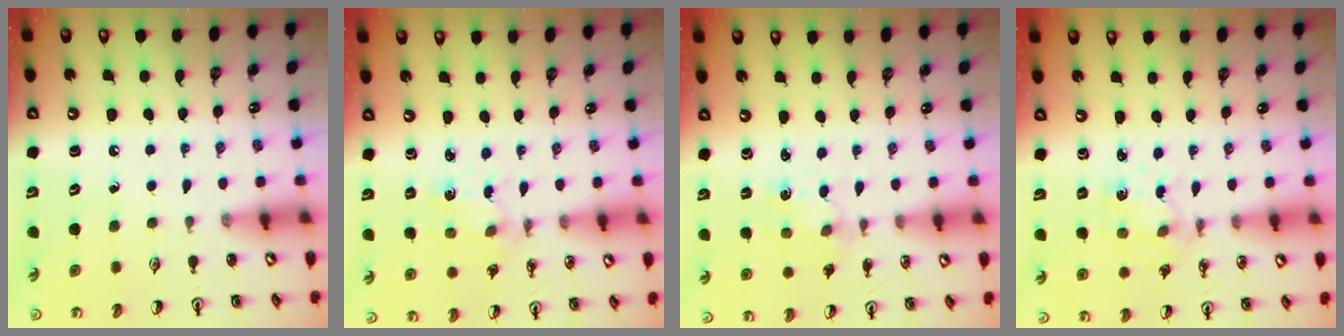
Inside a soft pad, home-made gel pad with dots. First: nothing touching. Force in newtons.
{"total": 1.5, "press": 1.5, "slide": 0.3}
{"total": 3.0, "press": 3.0, "slide": 0.3}
{"total": 2.0, "press": 2.0, "slide": 0.3}